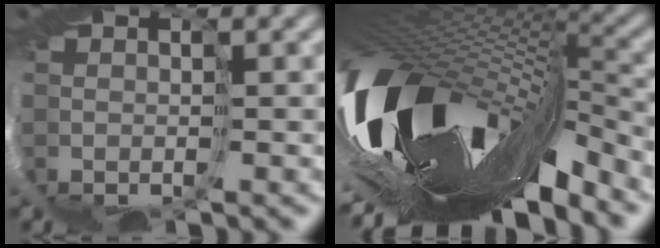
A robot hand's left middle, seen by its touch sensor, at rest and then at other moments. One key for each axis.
{"total": 14.4, "fx": -4.8, "fy": 6.0, "fz": 12.2, "tx": -0.245, "ty": -0.063, "tz": -0.065}